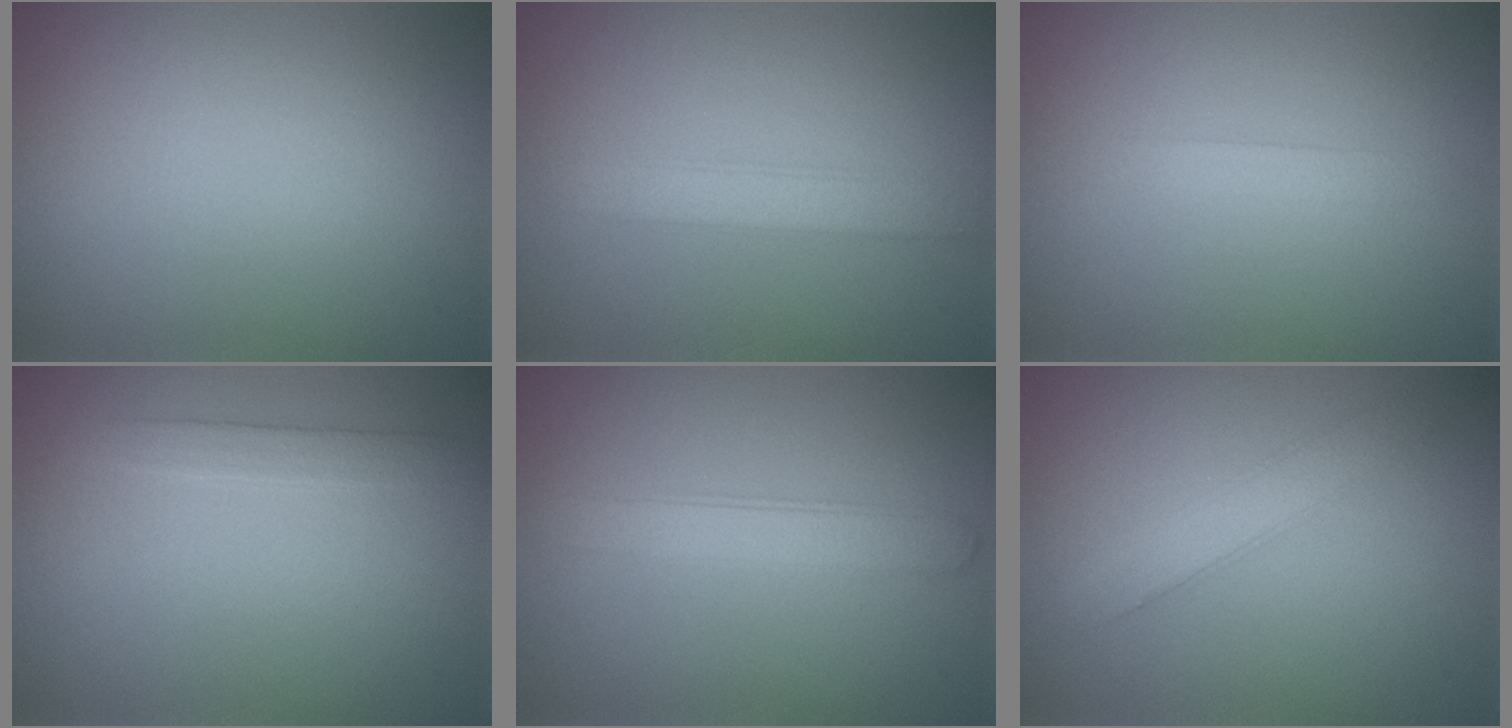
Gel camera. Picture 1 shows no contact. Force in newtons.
{"total": 2.4, "press": 2.3, "slide": 0.2}
{"total": 1.3, "press": 1.3, "slide": 0.1}
{"total": 1.7, "press": 1.7, "slide": 0.0}
{"total": 2.7, "press": 2.7, "slide": 0.1}
{"total": 2.6, "press": 2.6, "slide": 0.1}